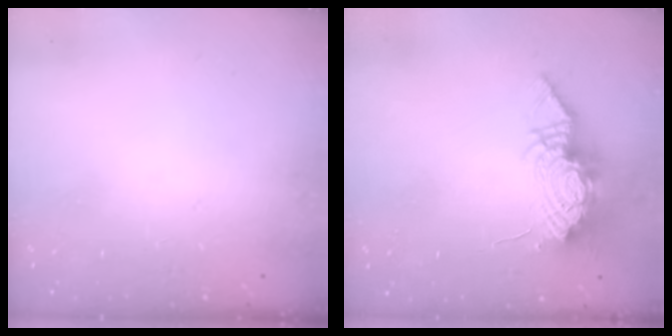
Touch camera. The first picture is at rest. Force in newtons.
{"total": 13.5, "press": 13.5, "slide": 1.4}